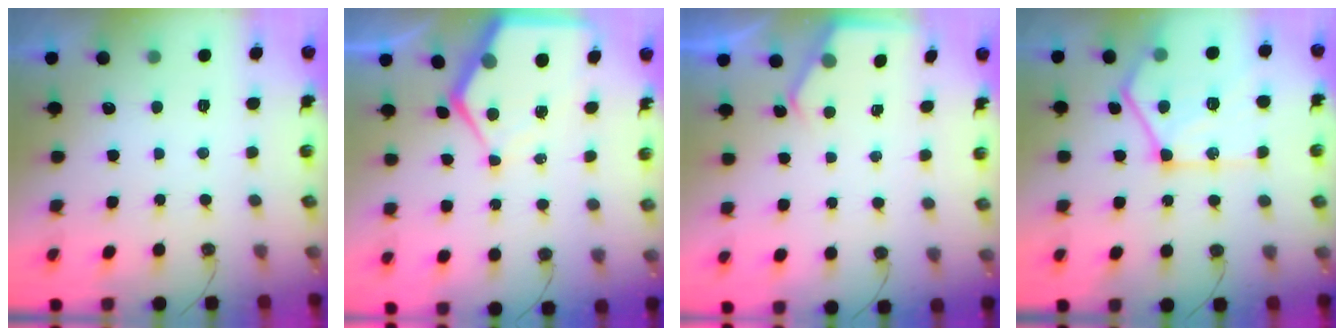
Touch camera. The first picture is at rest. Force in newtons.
{"total": 10.8, "press": 10.8, "slide": 1.0}
{"total": 2.4, "press": 2.4, "slide": 0.3}
{"total": 20.5, "press": 20.4, "slide": 1.7}